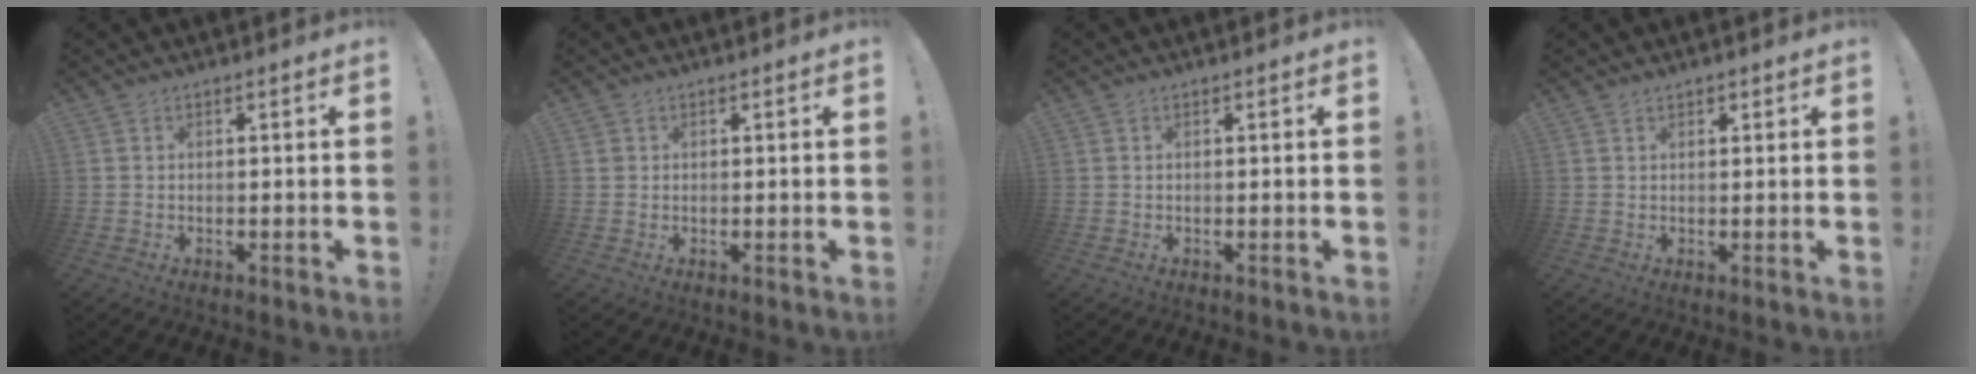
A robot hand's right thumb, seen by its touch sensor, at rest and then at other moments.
{"total": 1.2, "force": [0.6, 1.0, 0.3], "torque": [-0.007, 0.002, 0.012]}
{"total": 0.0}
{"total": 0.7, "force": [0.6, 0.4, 0.2], "torque": [0.005, -0.004, 0.010]}